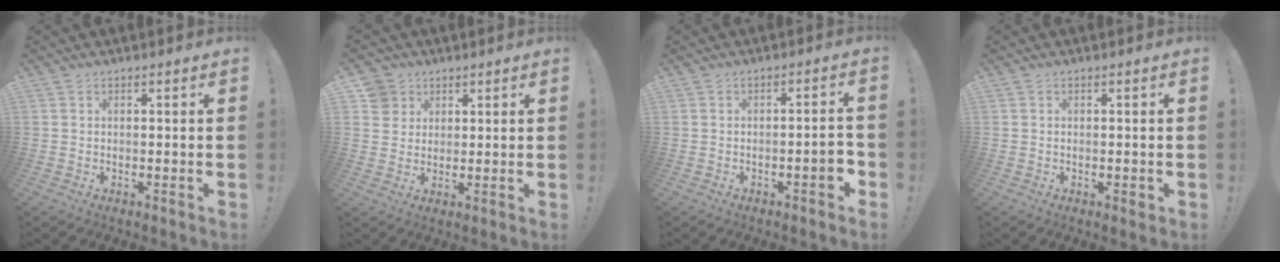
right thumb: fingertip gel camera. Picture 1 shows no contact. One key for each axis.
{"total": 5.5, "fx": 2.6, "fy": 4.8, "fz": 0.5, "tx": -0.009, "ty": -0.012, "tz": 0.052}
{"total": 5.7, "fx": -2.1, "fy": 1.4, "fz": 5.1, "tx": -0.061, "ty": 0.005, "tz": -0.034}
{"total": 1.3, "fx": -0.3, "fy": 0.4, "fz": 1.2, "tx": -0.019, "ty": 0.001, "tz": -0.004}